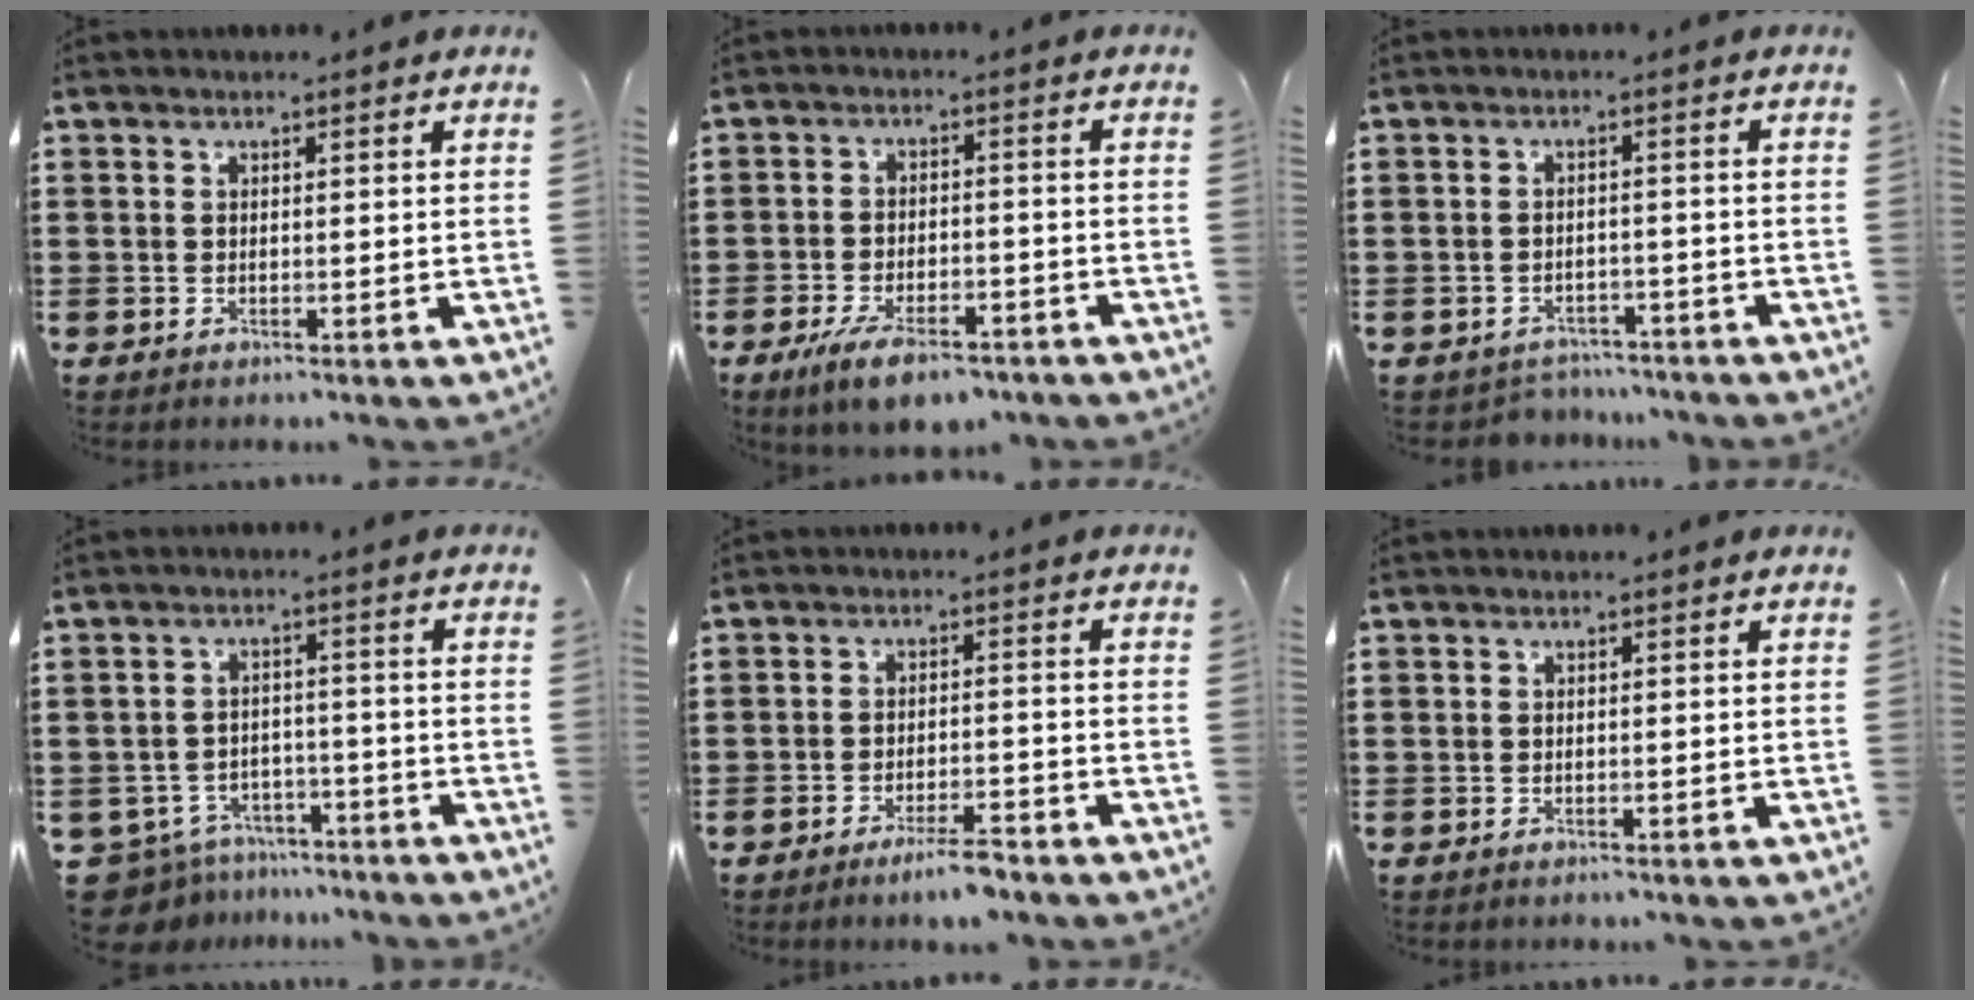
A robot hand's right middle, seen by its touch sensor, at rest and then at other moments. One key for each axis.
{"total": 6.5, "fx": -5.0, "fy": 1.7, "fz": 3.8, "tx": -0.078, "ty": -0.005, "tz": -0.091}
{"total": 2.5, "fx": -2.4, "fy": 0.5, "fz": -0.2, "tx": -0.007, "ty": -0.001, "tz": -0.054}
{"total": 5.9, "fx": -5.6, "fy": 1.7, "fz": 0.7, "tx": -0.041, "ty": 0.007, "tz": -0.121}
{"total": 4.0, "fx": -3.3, "fy": 0.4, "fz": 2.2, "tx": -0.033, "ty": 0.005, "tz": -0.060}
{"total": 0.5, "fx": -0.4, "fy": 0.2, "fz": -0.1, "tx": 0.001, "ty": 0.002, "tz": -0.010}